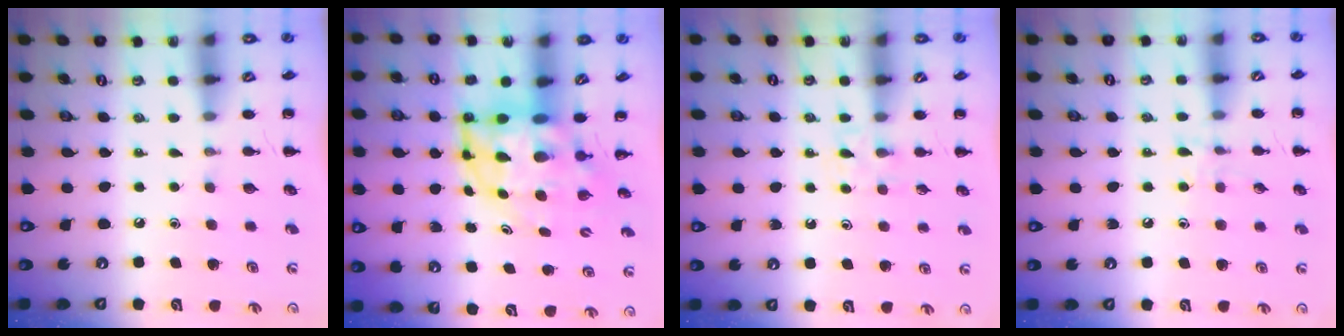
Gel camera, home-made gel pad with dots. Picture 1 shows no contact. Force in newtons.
{"total": 7.3, "press": 7.0, "slide": 1.9}
{"total": 2.9, "press": 2.7, "slide": 1.2}
{"total": 6.9, "press": 6.7, "slide": 1.5}